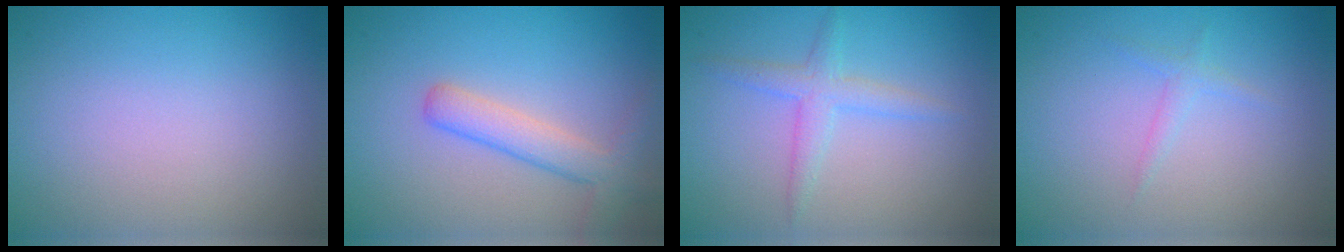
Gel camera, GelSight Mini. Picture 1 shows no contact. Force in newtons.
{"total": 3.3, "press": 3.3, "slide": 0.2}
{"total": 2.2, "press": 2.2, "slide": 0.2}
{"total": 0.9, "press": 0.9, "slide": 0.1}